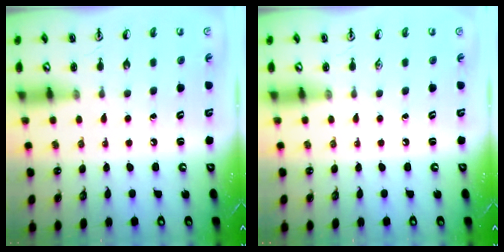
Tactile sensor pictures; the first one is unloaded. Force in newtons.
{"total": 0.0}